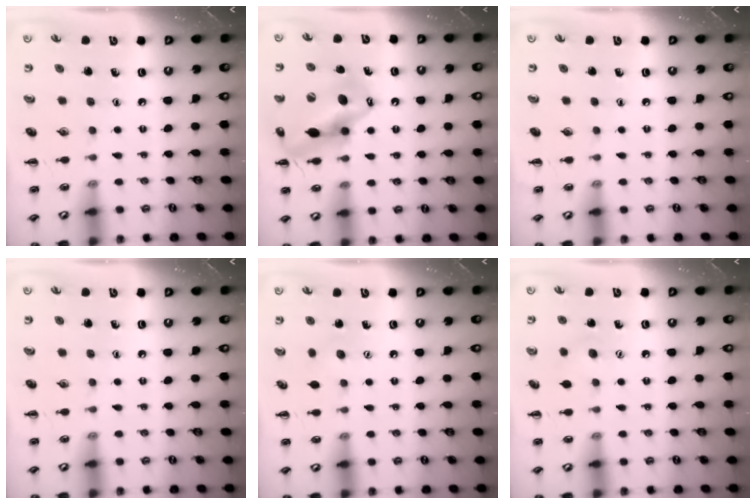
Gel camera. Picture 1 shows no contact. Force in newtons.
{"total": 16.8, "press": 16.6, "slide": 2.8}
{"total": 0.0}
{"total": 0.0}
{"total": 3.1, "press": 3.0, "slide": 0.8}
{"total": 5.4, "press": 5.3, "slide": 1.0}